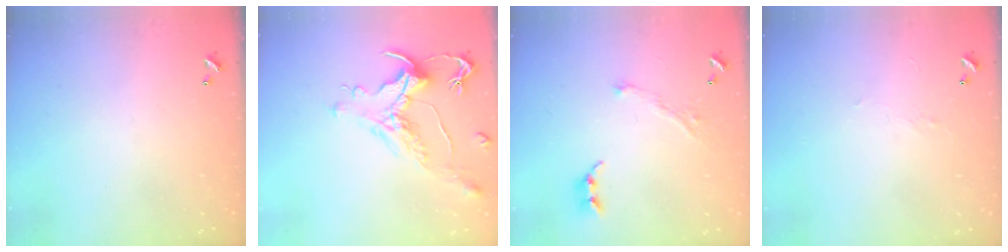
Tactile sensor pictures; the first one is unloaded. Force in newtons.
{"total": 1.7, "press": 1.1, "slide": 1.3}
{"total": 4.4, "press": 4.3, "slide": 0.6}
{"total": 2.2, "press": 2.0, "slide": 0.8}